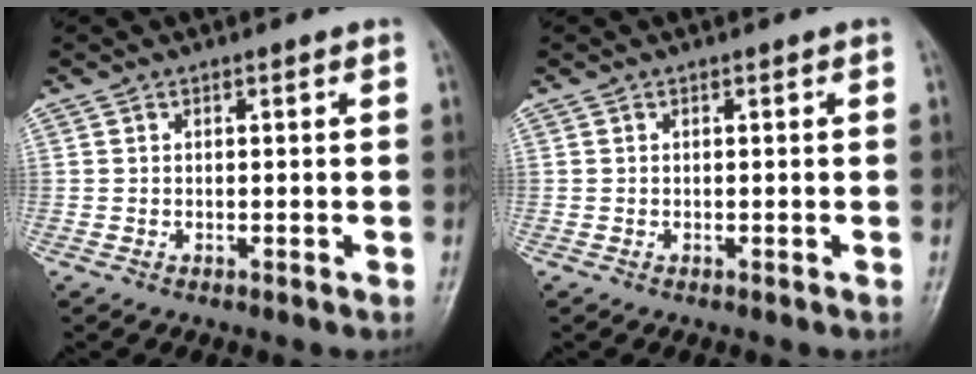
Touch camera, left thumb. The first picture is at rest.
{"total": 0.0}